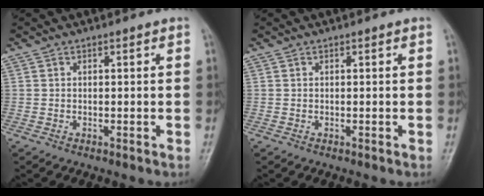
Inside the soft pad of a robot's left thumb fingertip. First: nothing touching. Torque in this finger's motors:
{"motor_torque": [0.00, 0.00, 0.00, 0.00, 0.00]}